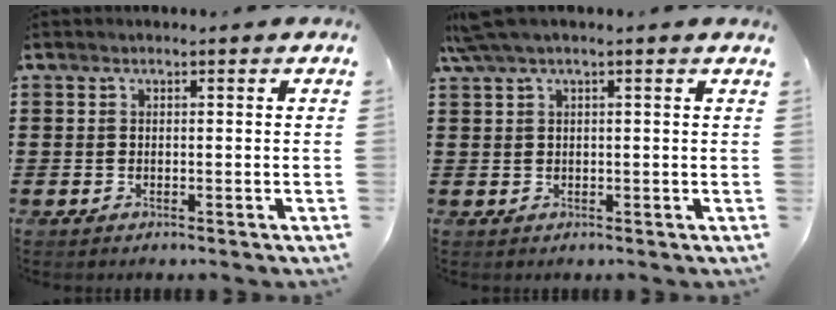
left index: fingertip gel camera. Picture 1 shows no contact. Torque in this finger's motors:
{"motor_torque": [1.03, -1.11, 0.38, 0.09]}